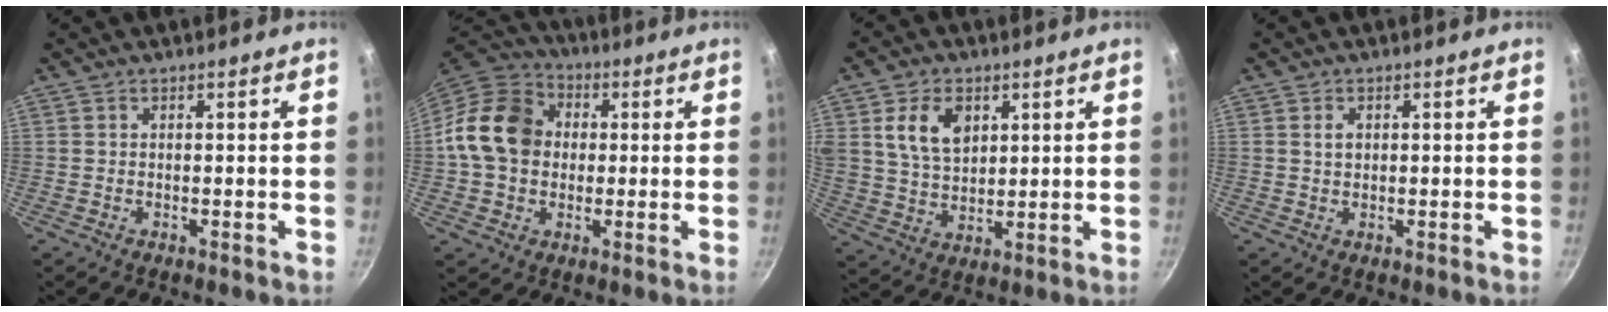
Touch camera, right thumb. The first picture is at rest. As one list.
[{"total": 15.3, "force": [1.0, 12.5, 8.8], "torque": [-0.133, 0.028, 0.001]}, {"total": 10.1, "force": [3.6, 6.9, 6.4], "torque": [-0.100, -0.016, 0.072]}, {"total": 2.0, "force": [0.5, 1.5, 1.3], "torque": [-0.017, 0.001, 0.008]}]